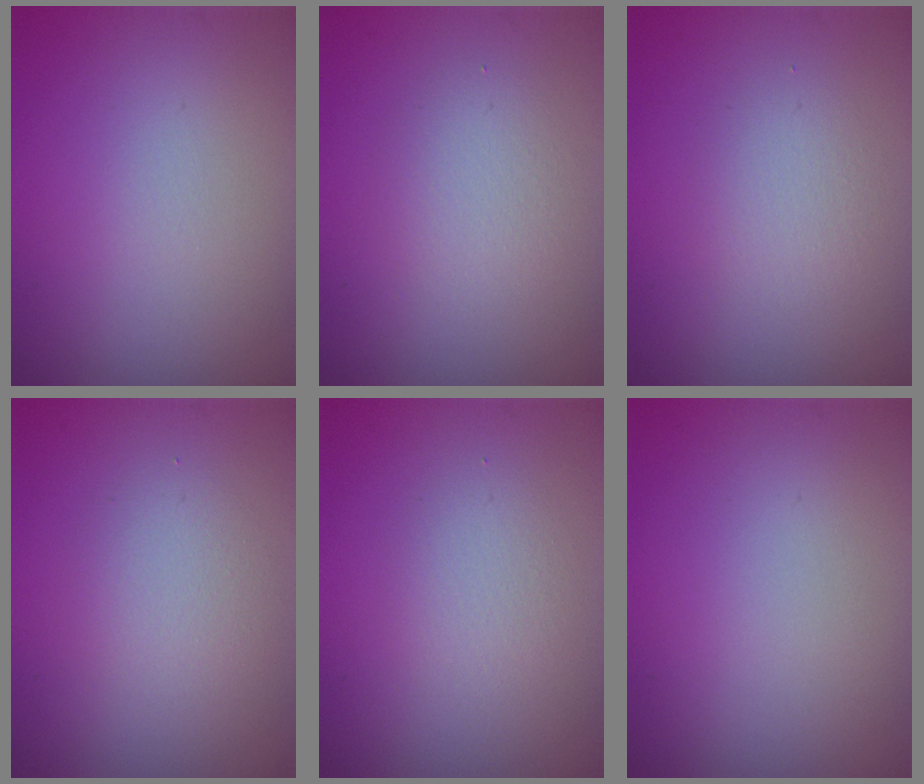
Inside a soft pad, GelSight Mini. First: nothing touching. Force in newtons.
{"total": 2.2, "press": 2.2, "slide": 0.3}
{"total": 1.6, "press": 1.6, "slide": 0.2}
{"total": 2.1, "press": 2.1, "slide": 0.2}
{"total": 1.7, "press": 1.7, "slide": 0.1}
{"total": 0.0}